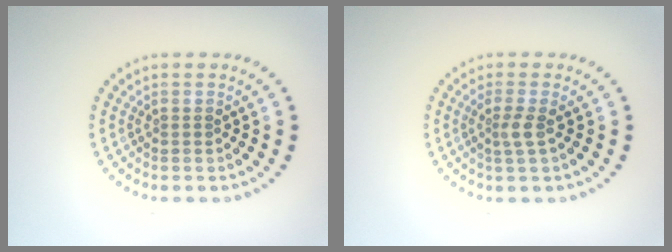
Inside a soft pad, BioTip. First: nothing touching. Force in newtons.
{"total": 1.6, "press": 1.2, "slide": 1.0}